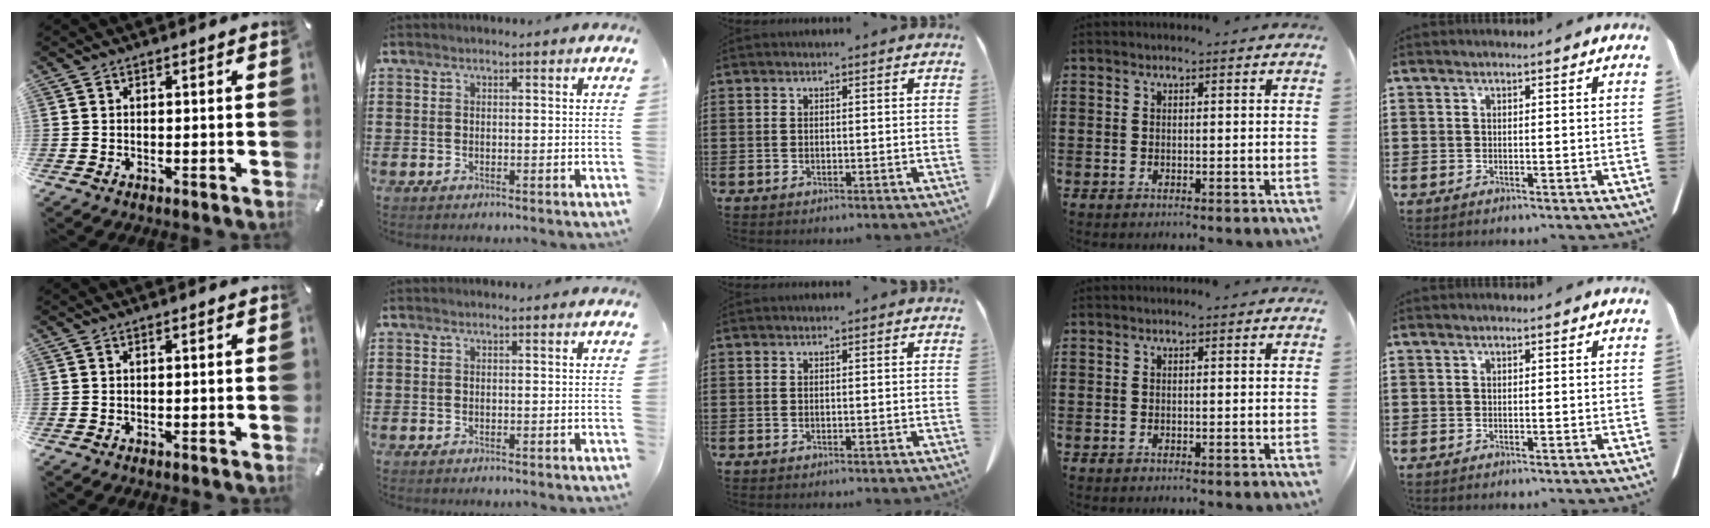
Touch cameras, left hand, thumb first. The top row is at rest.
{}